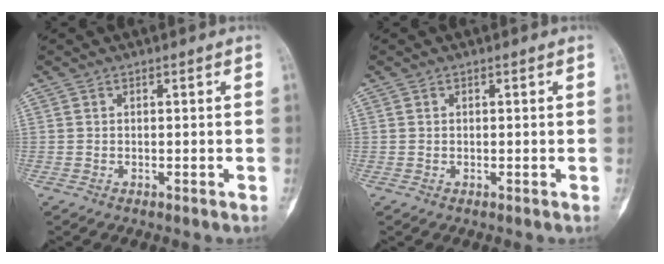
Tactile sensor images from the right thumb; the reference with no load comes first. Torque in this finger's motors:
{"motor_torque": [-0.39, 0.08, 0.00, -0.13, -0.11]}